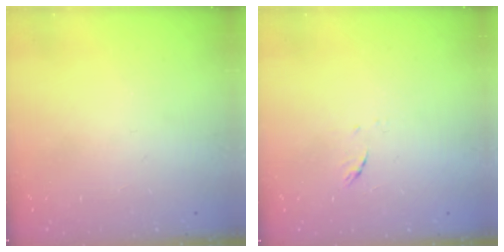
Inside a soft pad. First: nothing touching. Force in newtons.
{"total": 4.8, "press": 4.6, "slide": 1.3}